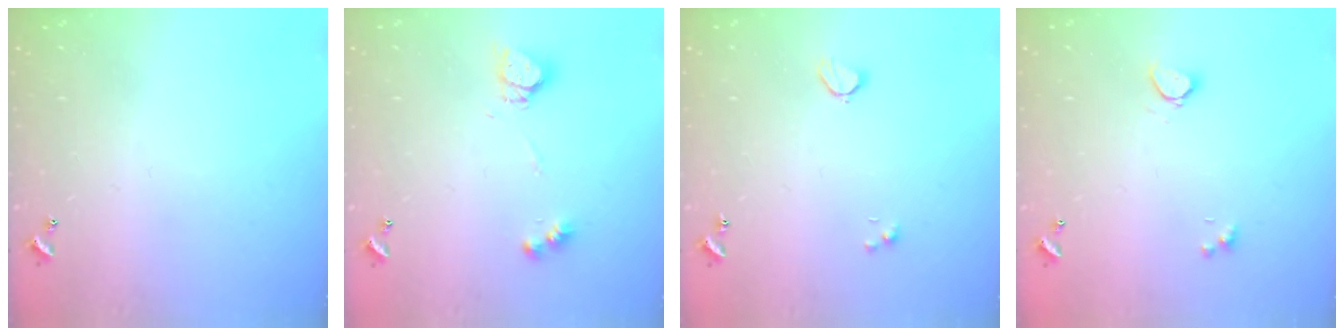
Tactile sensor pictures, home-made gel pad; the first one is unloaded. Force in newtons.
{"total": 8.7, "press": 8.7, "slide": 1.0}
{"total": 1.5, "press": 1.4, "slide": 0.6}
{"total": 1.0, "press": 0.9, "slide": 0.4}